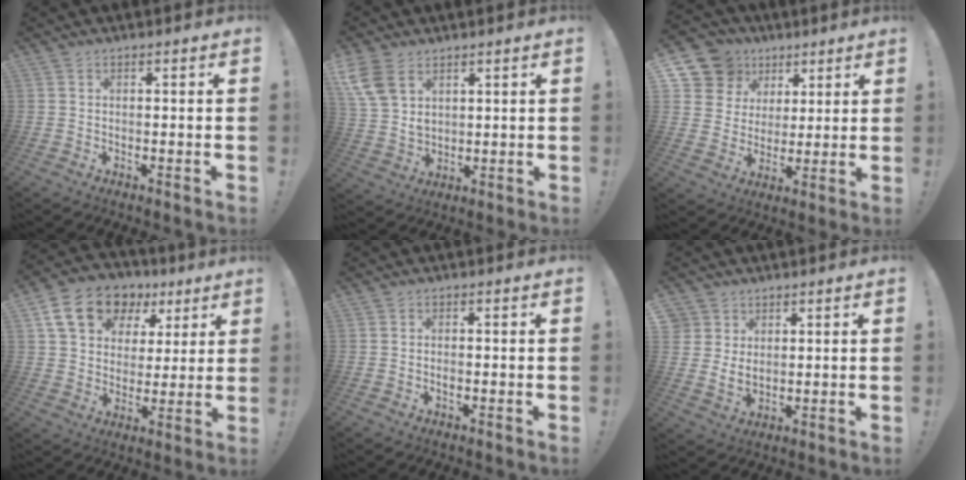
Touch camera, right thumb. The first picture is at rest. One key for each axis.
{"total": 10.1, "fx": 5.7, "fy": 6.7, "fz": 5.0, "tx": -0.095, "ty": -0.023, "tz": 0.114}
{"total": 11.7, "fx": 6.2, "fy": 9.5, "fz": 2.7, "tx": -0.036, "ty": -0.042, "tz": 0.127}
{"total": 15.9, "fx": 7.9, "fy": 11.5, "fz": 7.7, "tx": -0.122, "ty": -0.028, "tz": 0.153}
{"total": 1.1, "fx": -0.6, "fy": 0.4, "fz": 0.8, "tx": -0.021, "ty": 0.004, "tz": -0.009}
{"total": 4.9, "fx": 3.0, "fy": 3.6, "fz": 1.5, "tx": -0.026, "ty": -0.019, "tz": 0.058}